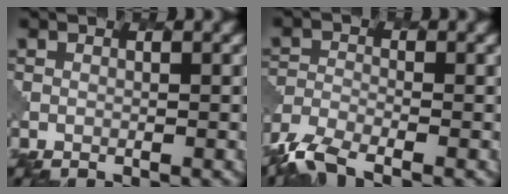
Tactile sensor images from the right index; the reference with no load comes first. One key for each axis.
{"total": 5.0, "fx": -3.9, "fy": 1.5, "fz": 2.6, "tx": -0.058, "ty": -0.013, "tz": -0.087}